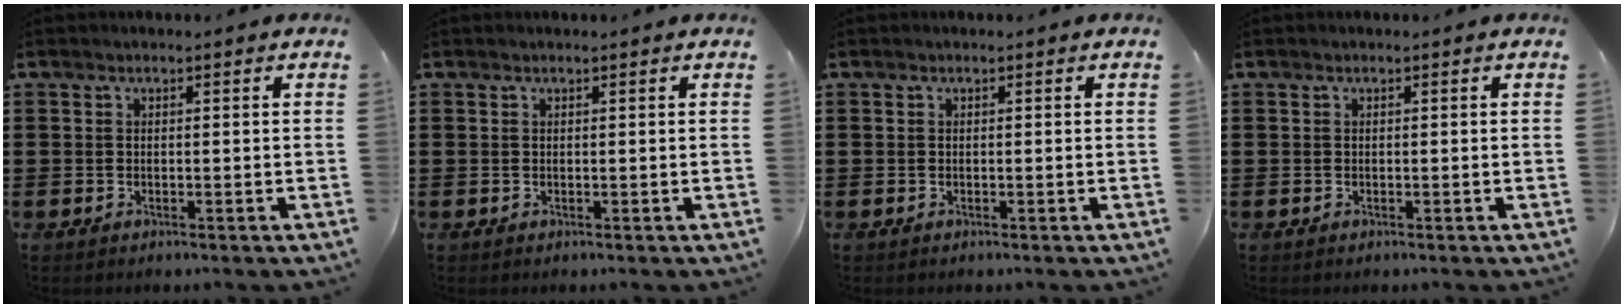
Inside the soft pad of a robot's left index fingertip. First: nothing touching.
{"total": 0.0}
{"total": 0.0}
{"total": 0.0}